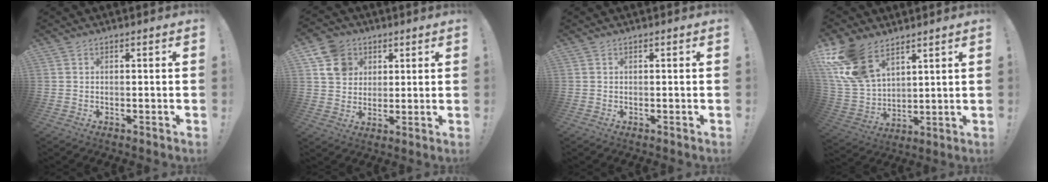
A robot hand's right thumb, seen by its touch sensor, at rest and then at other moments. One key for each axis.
{"total": 11.2, "fx": 4.9, "fy": 9.3, "fz": 4.0, "tx": -0.061, "ty": -0.020, "tz": 0.101}
{"total": 0.0}
{"total": 16.9, "fx": 10.4, "fy": 9.7, "fz": 9.1, "tx": -0.195, "ty": -0.053, "tz": 0.202}